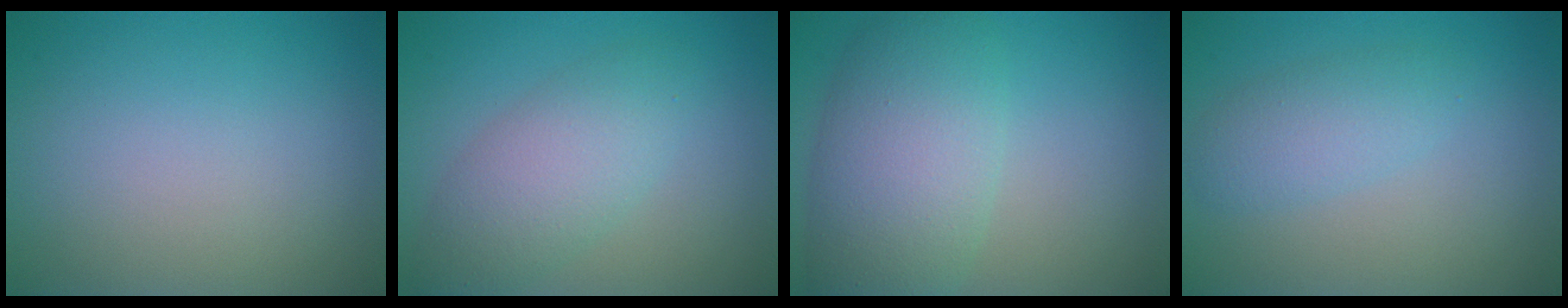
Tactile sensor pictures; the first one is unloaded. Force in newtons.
{"total": 4.6, "press": 4.6, "slide": 0.0}
{"total": 7.6, "press": 7.6, "slide": 0.1}
{"total": 2.7, "press": 2.7, "slide": 0.1}